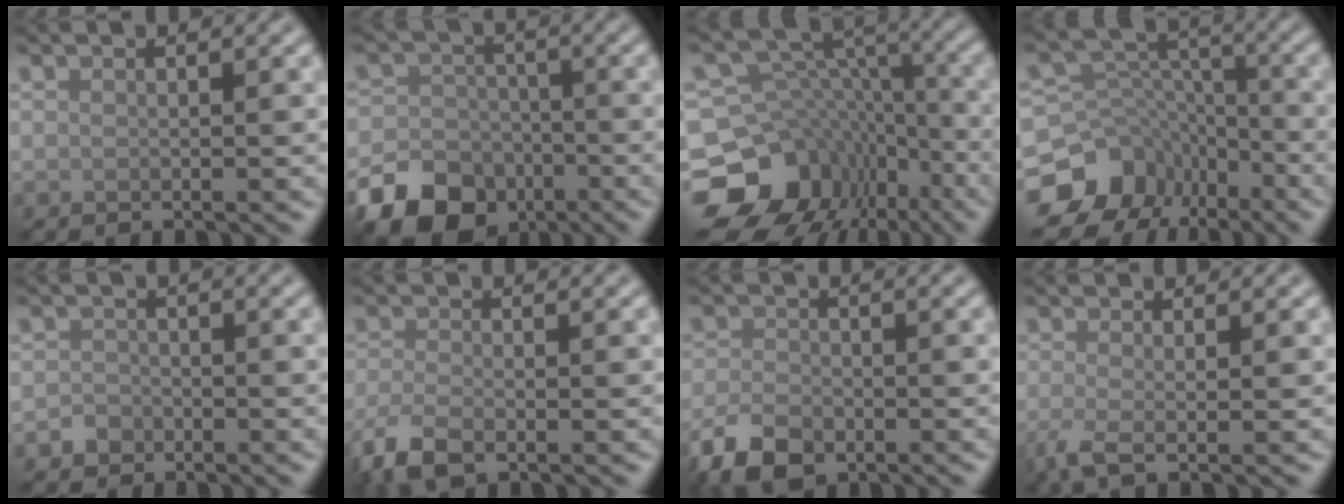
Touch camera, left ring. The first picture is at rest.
{"total": 11.2, "force": [-6.2, 8.5, 3.7], "torque": [-0.056, -0.047, -0.127]}
{"total": 13.5, "force": [-7.0, 10.5, 4.7], "torque": [-0.106, 0.013, -0.096]}
{"total": 12.3, "force": [-7.5, 9.3, 2.7], "torque": [-0.062, -0.012, -0.122]}
{"total": 1.3, "force": [-0.8, 1.1, 0.0], "torque": [0.010, 0.003, -0.015]}
{"total": 3.7, "force": [-2.3, 1.5, 2.5], "torque": [-0.062, -0.010, -0.054]}
{"total": 5.1, "force": [-3.2, 2.9, 2.7], "torque": [-0.058, -0.008, -0.068]}
{"total": 2.6, "force": [-0.8, 0.7, 2.4], "torque": [-0.052, -0.009, -0.023]}